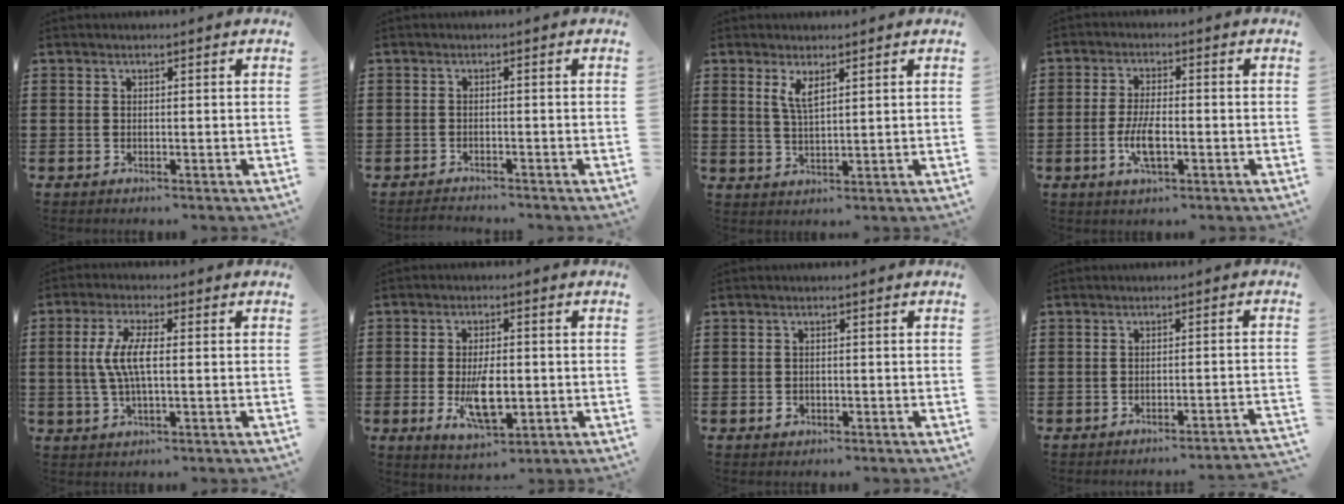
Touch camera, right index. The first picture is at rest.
{"total": 1.5, "force": [-1.5, 0.1, -0.2], "torque": [-0.001, 0.004, -0.034]}
{"total": 3.3, "force": [1.8, 1.0, 2.6], "torque": [-0.055, 0.004, 0.032]}
{"total": 5.2, "force": [-1.5, 1.8, 4.6], "torque": [-0.107, -0.004, -0.033]}
{"total": 6.2, "force": [0.0, 1.9, 5.9], "torque": [-0.130, -0.003, -0.010]}
{"total": 7.6, "force": [-1.3, 3.3, 6.7], "torque": [-0.123, -0.007, -0.024]}
{"total": 1.2, "force": [-0.4, 1.0, 0.6], "torque": [-0.014, 0.003, -0.009]}
{"total": 2.0, "force": [-1.8, -0.2, 0.8], "torque": [-0.016, -0.001, -0.038]}